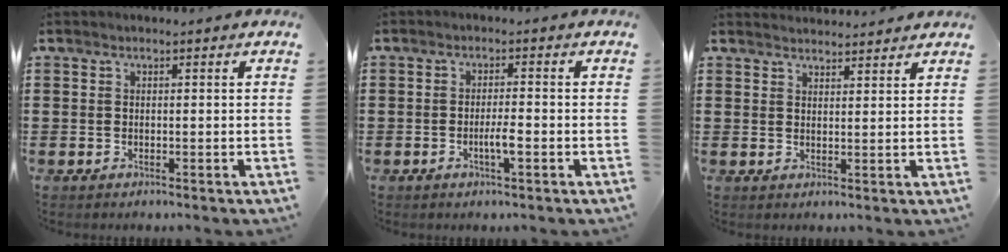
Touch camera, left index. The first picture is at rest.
{"total": 2.9, "force": [-0.9, 0.5, 2.7], "torque": [-0.049, 0.002, -0.016]}
{"total": 2.3, "force": [2.2, 0.1, -0.1], "torque": [-0.004, -0.005, 0.044]}